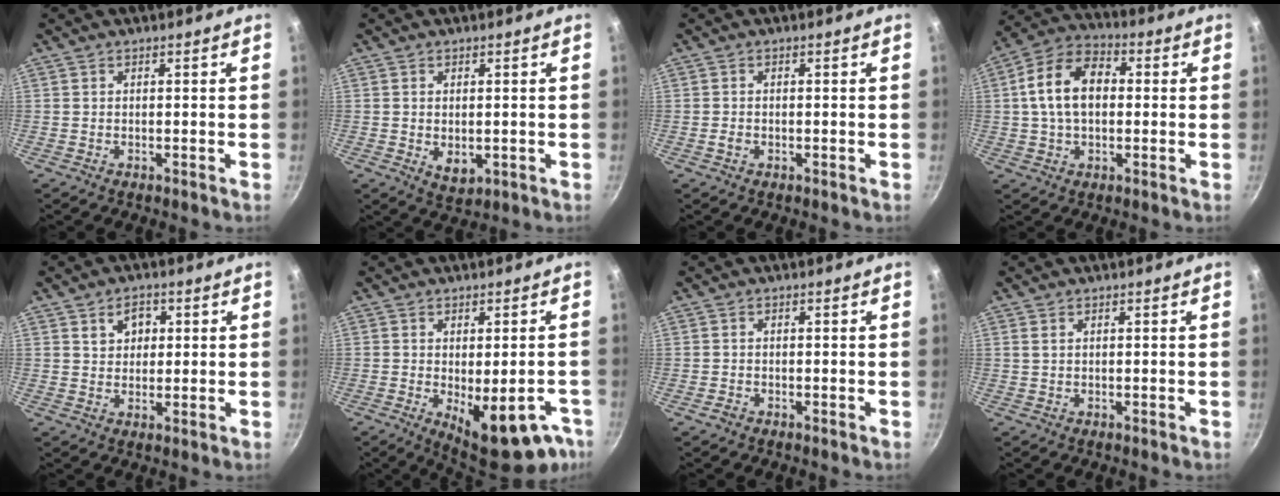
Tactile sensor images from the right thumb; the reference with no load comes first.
{"total": 4.2, "force": [-0.3, 2.7, 3.1], "torque": [-0.049, -0.014, 0.002]}
{"total": 1.1, "force": [-0.4, 0.8, 0.6], "torque": [-0.014, 0.002, -0.010]}
{"total": 12.9, "force": [1.1, 8.5, 9.6], "torque": [-0.149, 0.027, 0.003]}
{"total": 4.6, "force": [1.7, 3.5, 2.5], "torque": [-0.018, -0.003, 0.027]}
{"total": 15.3, "force": [-5.8, 6.5, 12.6], "torque": [-0.124, -0.010, -0.060]}
{"total": 1.2, "force": [-0.8, 0.8, 0.3], "torque": [-0.007, 0.007, -0.016]}
{"total": 0.8, "force": [0.4, 0.4, 0.5], "torque": [-0.012, 0.002, 0.008]}